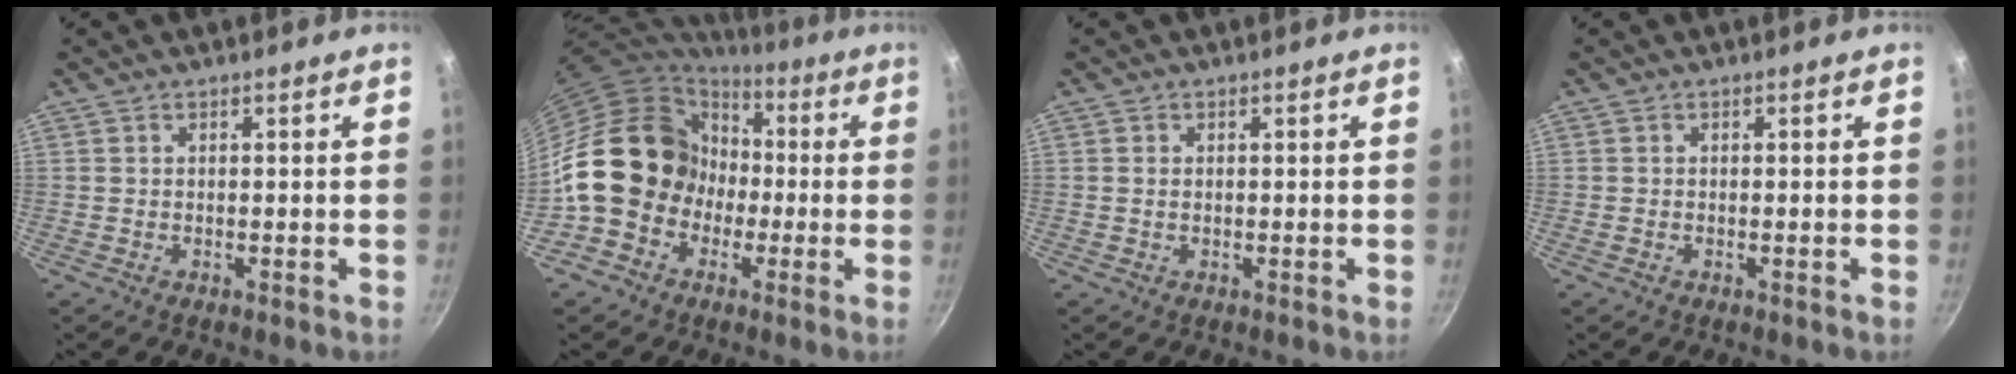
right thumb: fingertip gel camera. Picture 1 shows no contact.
{"total": 17.9, "force": [-2.3, 15.5, 8.7], "torque": [-0.110, 0.053, -0.039]}
{"total": 0.8, "force": [0.1, 0.6, 0.5], "torque": [-0.010, 0.002, 0.001]}
{"total": 0.0}